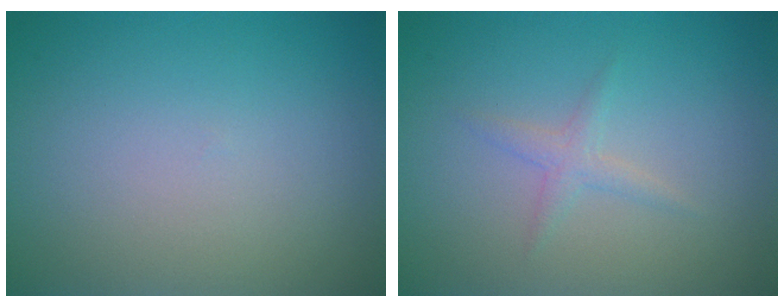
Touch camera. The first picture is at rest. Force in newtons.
{"total": 1.2, "press": 1.2, "slide": 0.0}